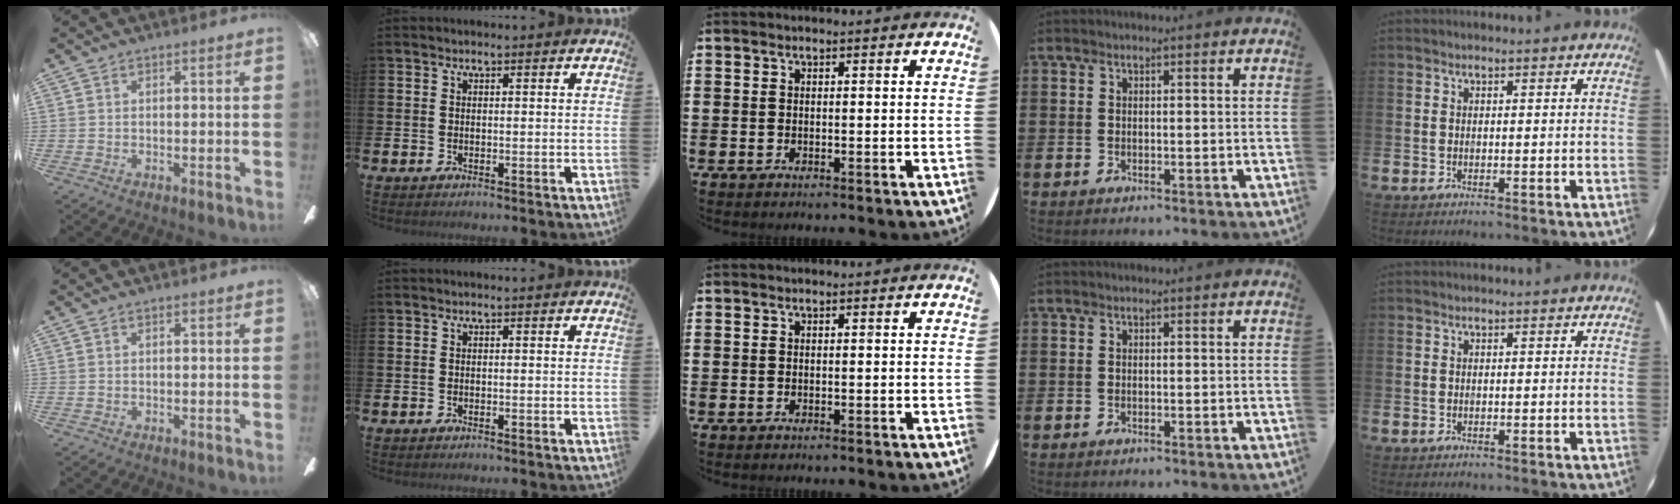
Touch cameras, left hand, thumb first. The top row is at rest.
{}